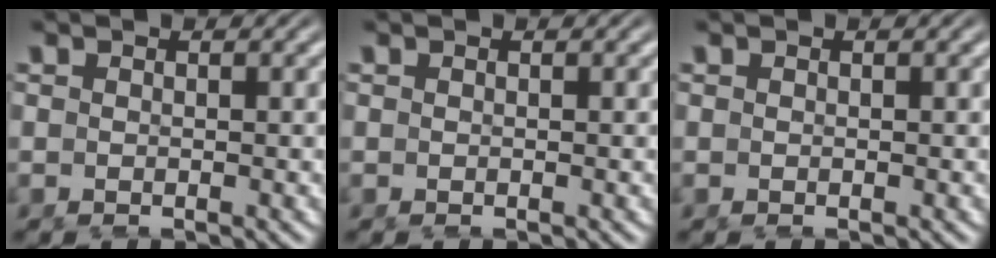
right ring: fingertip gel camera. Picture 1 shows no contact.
{"total": 0.0}
{"total": 0.0}